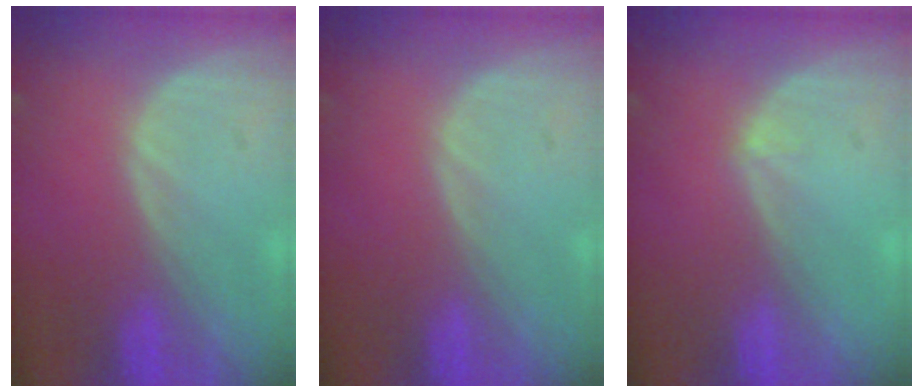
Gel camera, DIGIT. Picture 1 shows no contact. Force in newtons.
{"total": 0.0}
{"total": 0.6, "press": 0.4, "slide": 0.5}